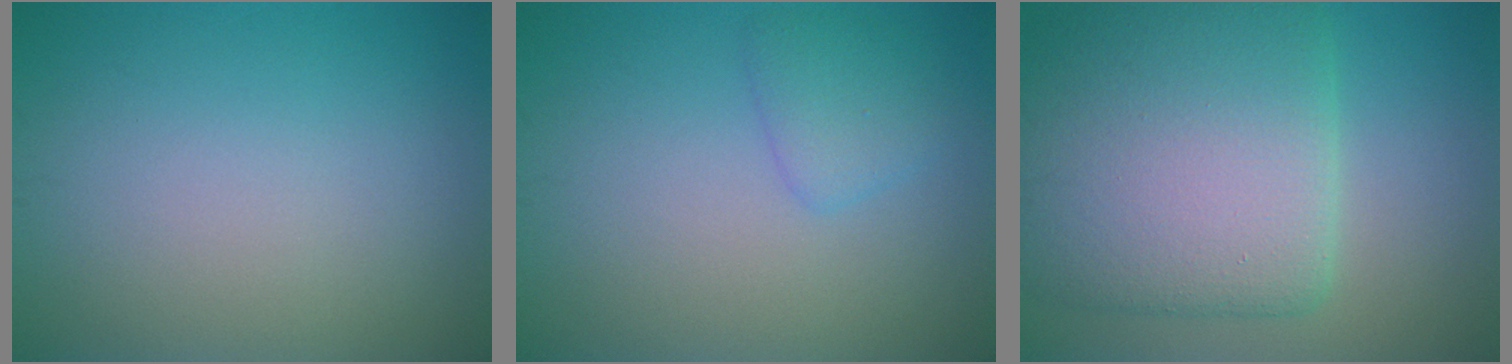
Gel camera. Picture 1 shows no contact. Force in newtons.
{"total": 1.9, "press": 1.9, "slide": 0.2}
{"total": 11.3, "press": 11.3, "slide": 0.4}